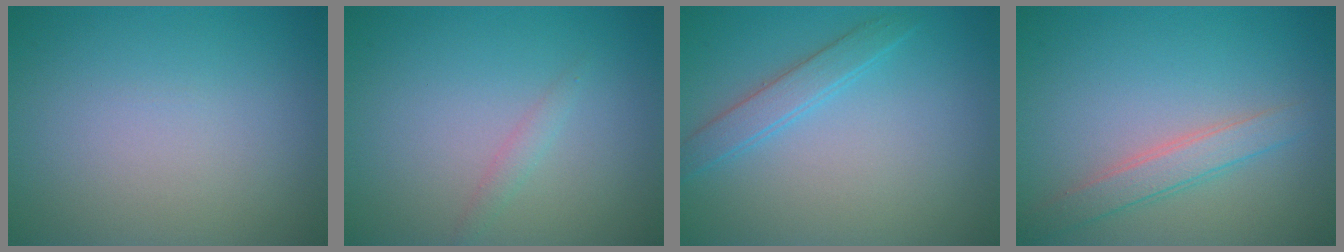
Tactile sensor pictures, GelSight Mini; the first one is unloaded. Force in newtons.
{"total": 1.0, "press": 1.0, "slide": 0.0}
{"total": 2.2, "press": 2.1, "slide": 0.2}
{"total": 2.5, "press": 2.5, "slide": 0.1}